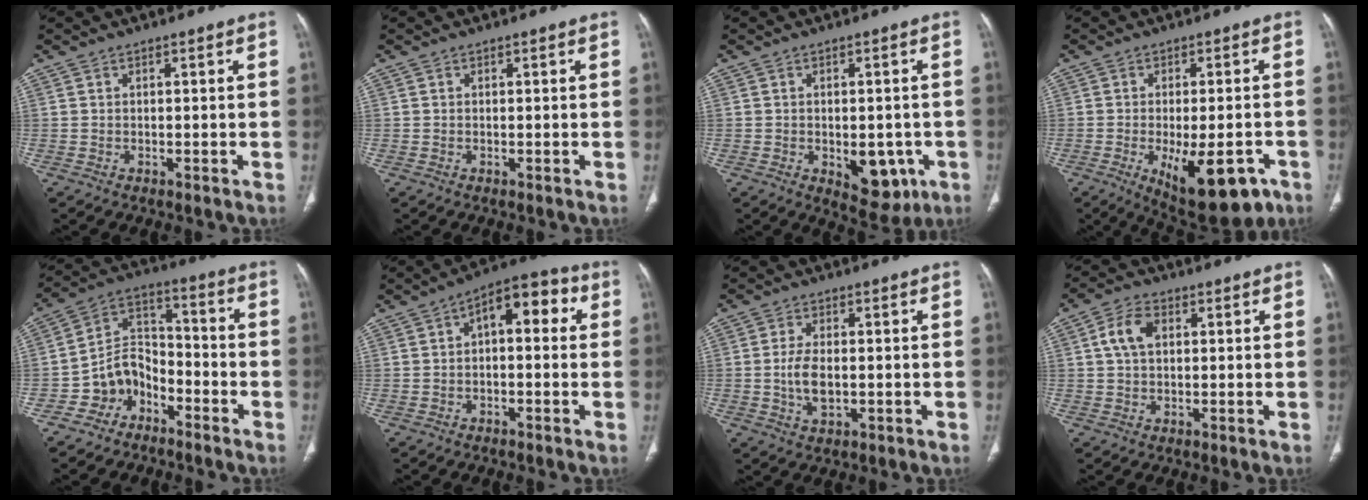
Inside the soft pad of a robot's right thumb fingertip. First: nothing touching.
{"total": 0.0}
{"total": 8.5, "force": [-2.5, 5.0, 6.4], "torque": [-0.049, 0.002, -0.018]}
{"total": 14.9, "force": [-6.6, 6.3, 11.8], "torque": [-0.139, 0.008, -0.077]}
{"total": 9.8, "force": [-5.4, 7.1, 4.0], "torque": [-0.043, 0.071, -0.109]}
{"total": 9.4, "force": [1.7, 4.9, 7.9], "torque": [-0.081, 0.031, 0.012]}
{"total": 5.6, "force": [-0.5, 3.0, 4.7], "torque": [-0.093, -0.002, -0.007]}
{"total": 5.9, "force": [1.4, 3.9, 4.3], "torque": [-0.081, 0.012, 0.023]}